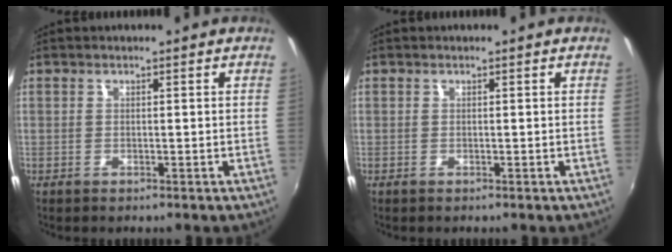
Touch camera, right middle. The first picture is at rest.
{"total": 0.0}